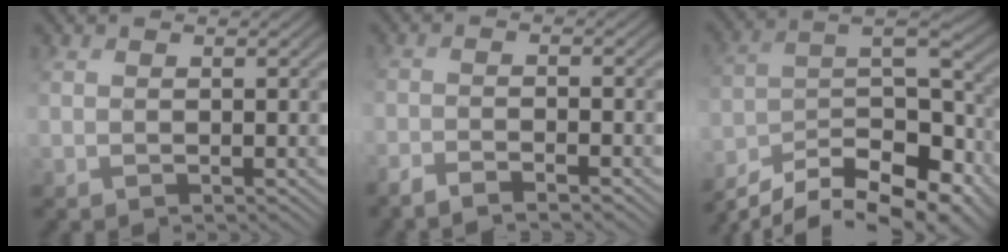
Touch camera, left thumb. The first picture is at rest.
{"total": 3.4, "force": [-2.9, 0.4, 1.9], "torque": [-0.036, -0.002, -0.062]}
{"total": 15.2, "force": [-11.7, 4.6, 8.5], "torque": [-0.195, -0.019, -0.180]}